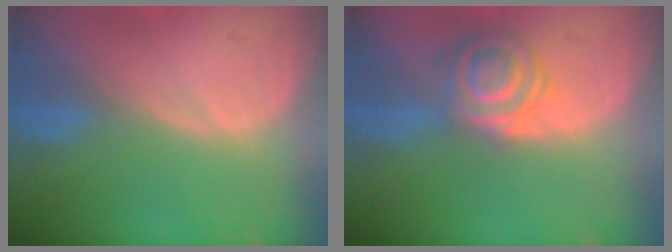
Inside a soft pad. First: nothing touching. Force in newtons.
{"total": 6.5, "press": 5.8, "slide": 3.0}